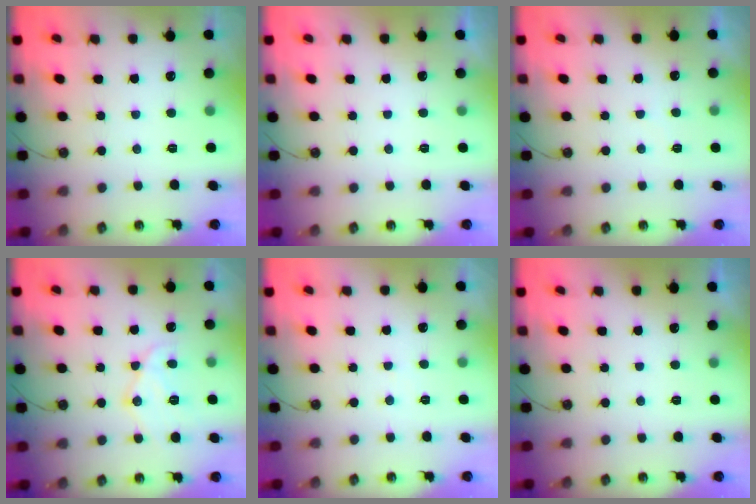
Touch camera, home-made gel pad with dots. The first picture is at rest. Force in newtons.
{"total": 0.0}
{"total": 2.4, "press": 2.4, "slide": 0.4}
{"total": 12.0, "press": 11.9, "slide": 0.7}
{"total": 1.7, "press": 1.6, "slide": 0.3}
{"total": 0.0}